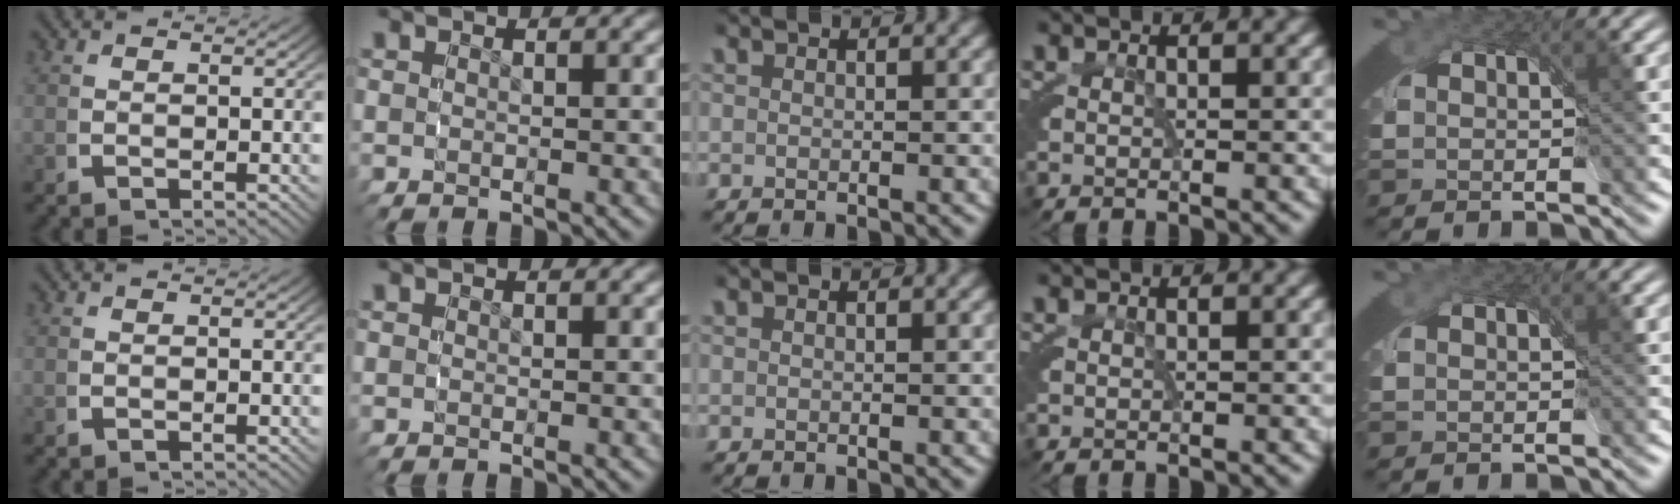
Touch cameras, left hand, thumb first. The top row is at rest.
{}